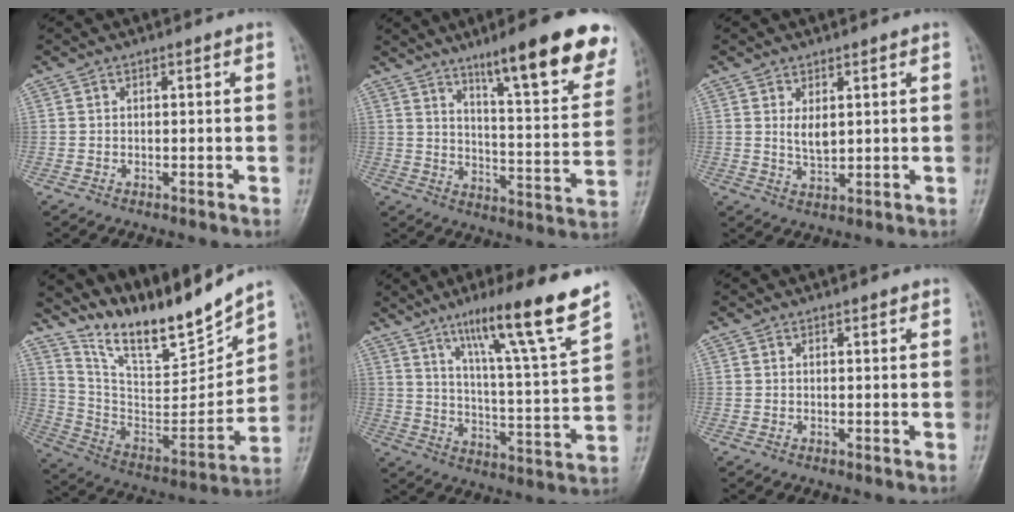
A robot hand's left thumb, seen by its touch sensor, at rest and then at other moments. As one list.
[{"total": 19.3, "force": [12.5, 3.5, 14.3], "torque": [-0.160, -0.059, 0.183]}, {"total": 3.4, "force": [1.2, 1.8, 2.7], "torque": [-0.040, -0.014, 0.026]}, {"total": 18.7, "force": [16.5, 3.2, 8.2], "torque": [-0.100, -0.107, 0.302]}, {"total": 17.1, "force": [11.7, 0.3, 12.5], "torque": [-0.180, -0.062, 0.184]}, {"total": 0.7, "force": [0.6, 0.3, 0.3], "torque": [-0.004, -0.001, 0.005]}]